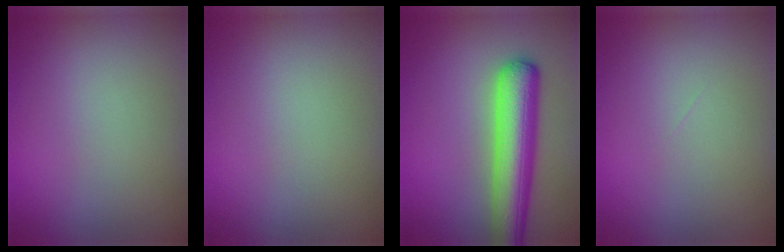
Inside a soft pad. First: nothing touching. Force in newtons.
{"total": 0.0}
{"total": 7.2, "press": 7.2, "slide": 0.3}
{"total": 0.0}